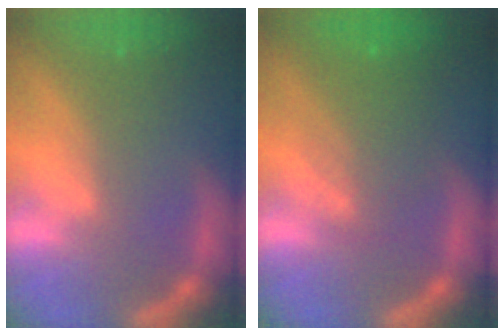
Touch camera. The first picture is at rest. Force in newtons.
{"total": 5.1}